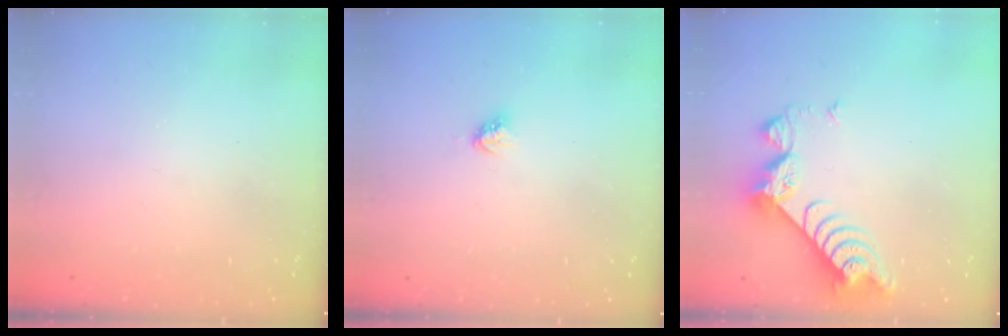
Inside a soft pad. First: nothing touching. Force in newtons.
{"total": 3.8, "press": 3.8, "slide": 0.4}
{"total": 8.8, "press": 8.7, "slide": 0.9}